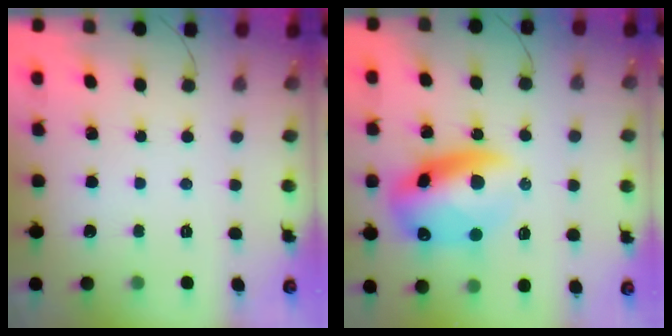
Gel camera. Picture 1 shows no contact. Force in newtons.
{"total": 15.9, "press": 15.4, "slide": 4.0}